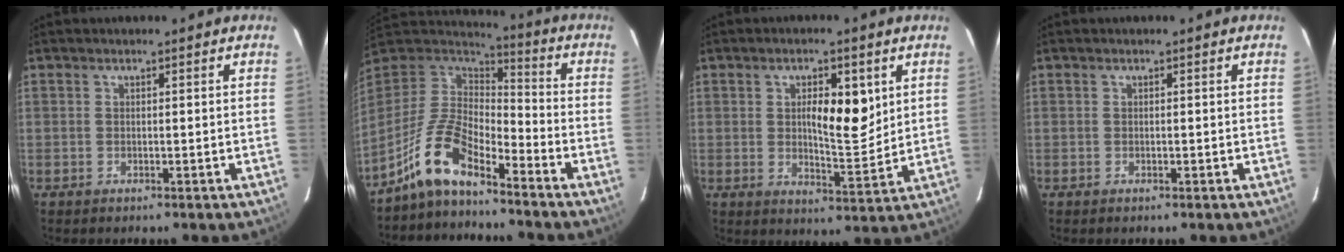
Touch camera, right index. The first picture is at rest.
{"total": 10.4, "force": [-7.7, 3.6, 5.9], "torque": [-0.137, 0.027, -0.148]}
{"total": 8.1, "force": [2.3, 2.5, 7.4], "torque": [-0.113, -0.003, 0.038]}
{"total": 0.0}